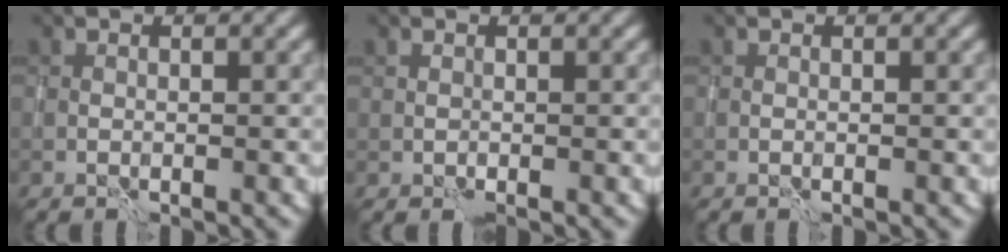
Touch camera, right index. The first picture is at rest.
{"total": 0.0}
{"total": 0.0}